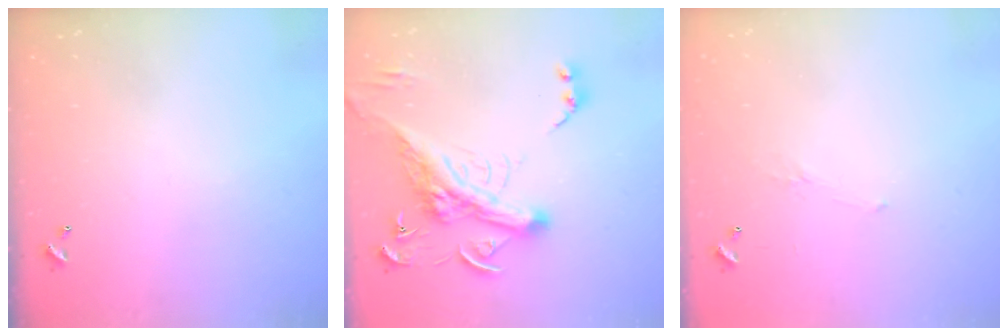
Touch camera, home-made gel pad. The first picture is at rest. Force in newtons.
{"total": 9.2, "press": 8.9, "slide": 2.3}
{"total": 4.3, "press": 4.2, "slide": 1.0}